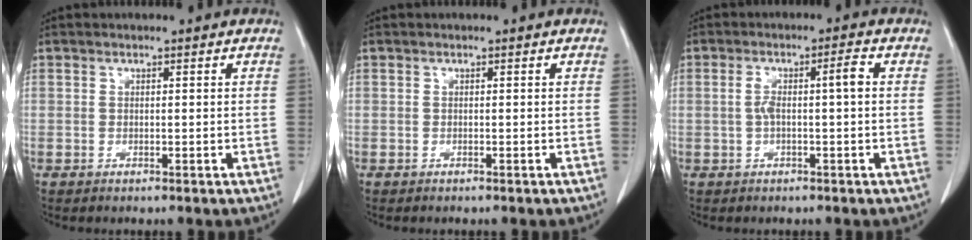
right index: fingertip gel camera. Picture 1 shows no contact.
{"total": 0.0}
{"total": 4.3, "force": [0.1, 0.4, 4.3], "torque": [-0.084, 0.019, 0.005]}